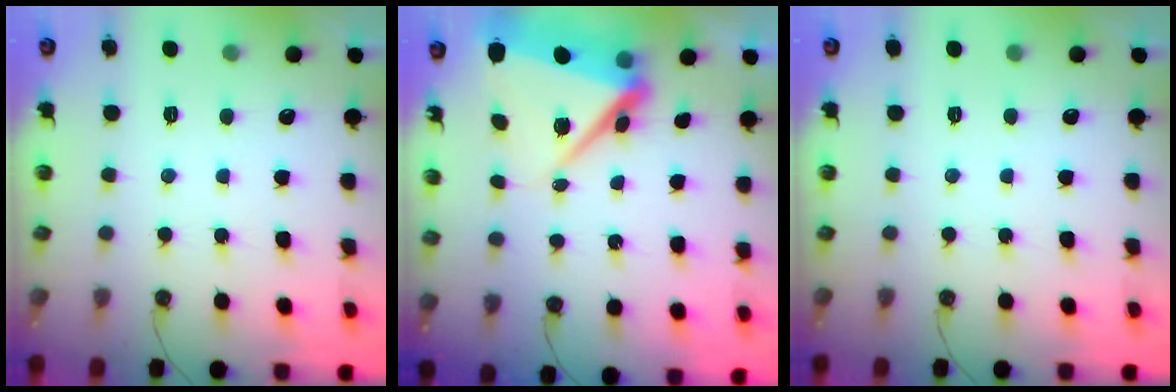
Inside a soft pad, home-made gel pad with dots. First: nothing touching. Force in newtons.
{"total": 10.5, "press": 10.5, "slide": 0.8}
{"total": 0.0}